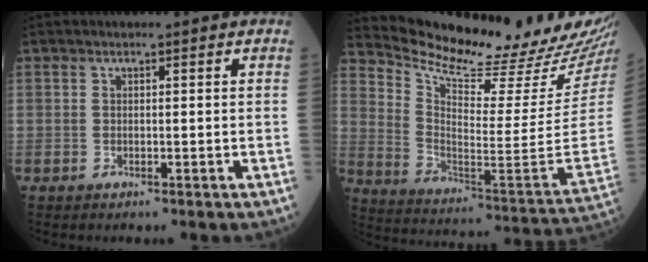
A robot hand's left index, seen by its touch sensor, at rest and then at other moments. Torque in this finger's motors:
{"motor_torque": [0.83, -1.30, 0.12, 0.00]}